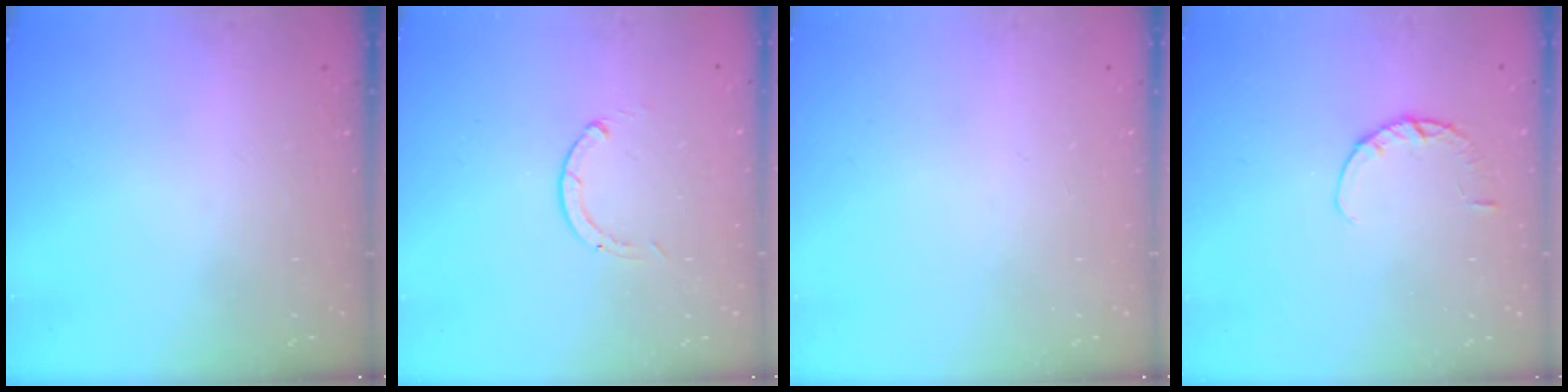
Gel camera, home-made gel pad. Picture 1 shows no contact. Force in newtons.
{"total": 0.0}
{"total": 0.0}
{"total": 2.9, "press": 2.8, "slide": 0.4}